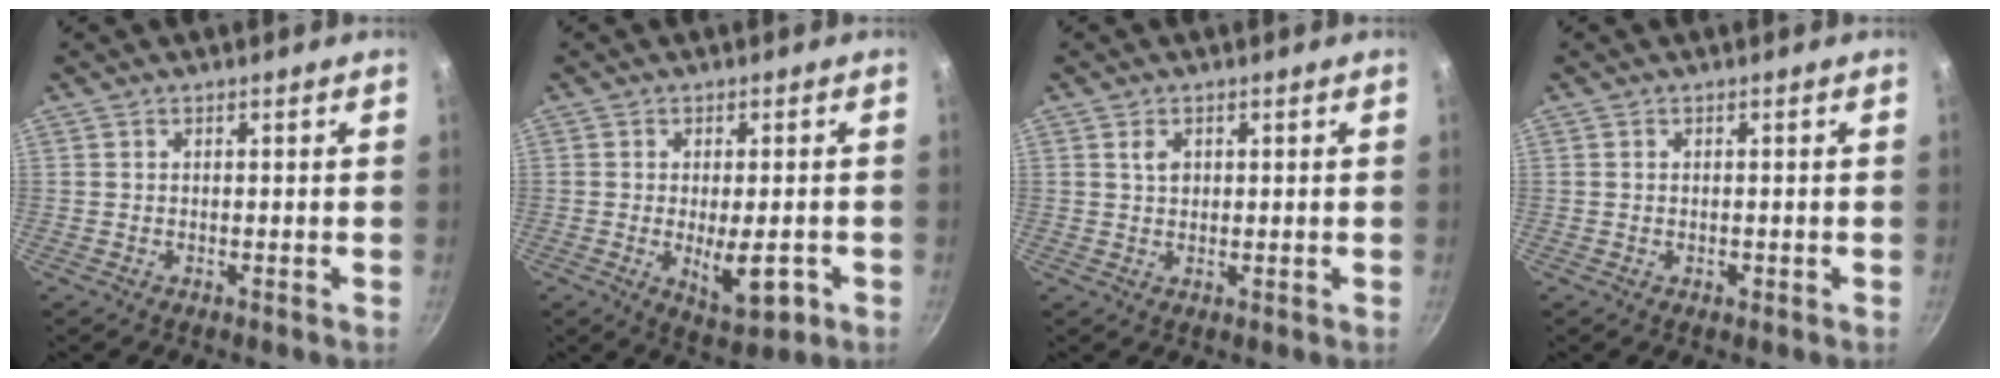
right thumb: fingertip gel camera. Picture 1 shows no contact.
{"total": 8.1, "force": [-2.1, 3.5, 7.1], "torque": [-0.084, -0.002, -0.019]}
{"total": 2.3, "force": [0.8, 1.6, 1.5], "torque": [-0.018, -0.002, 0.013]}
{"total": 0.7, "force": [-0.2, 0.5, 0.5], "torque": [-0.007, 0.001, -0.003]}